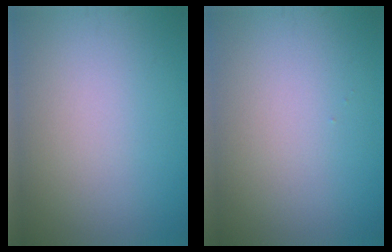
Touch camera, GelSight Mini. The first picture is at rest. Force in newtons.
{"total": 0.0}